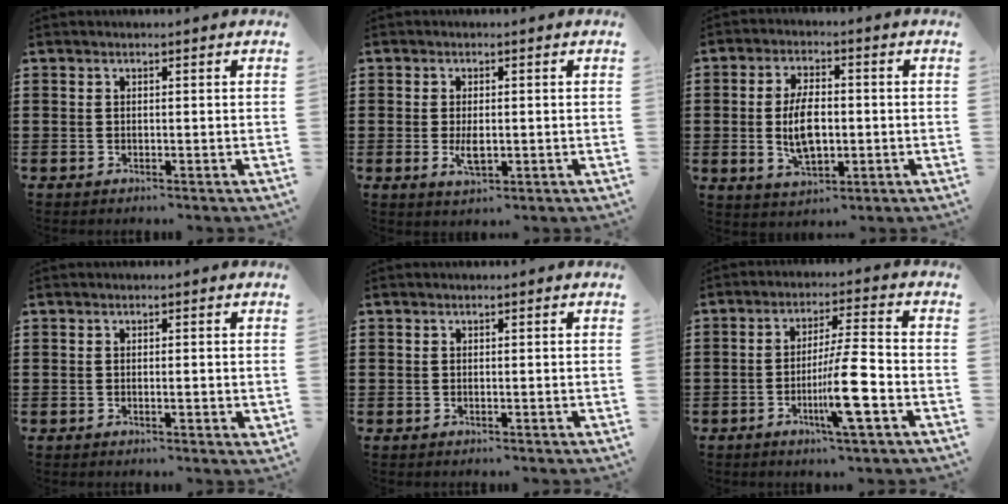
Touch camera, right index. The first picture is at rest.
{"total": 3.2, "force": [-0.5, 1.2, 2.9], "torque": [-0.061, -0.005, -0.010]}
{"total": 7.2, "force": [-0.5, 3.6, 6.2], "torque": [-0.119, 0.000, -0.011]}
{"total": 1.5, "force": [-0.1, 0.2, 1.5], "torque": [-0.027, -0.006, 0.000]}
{"total": 0.0}
{"total": 9.3, "force": [-3.2, 0.6, 8.7], "torque": [-0.162, -0.012, -0.060]}